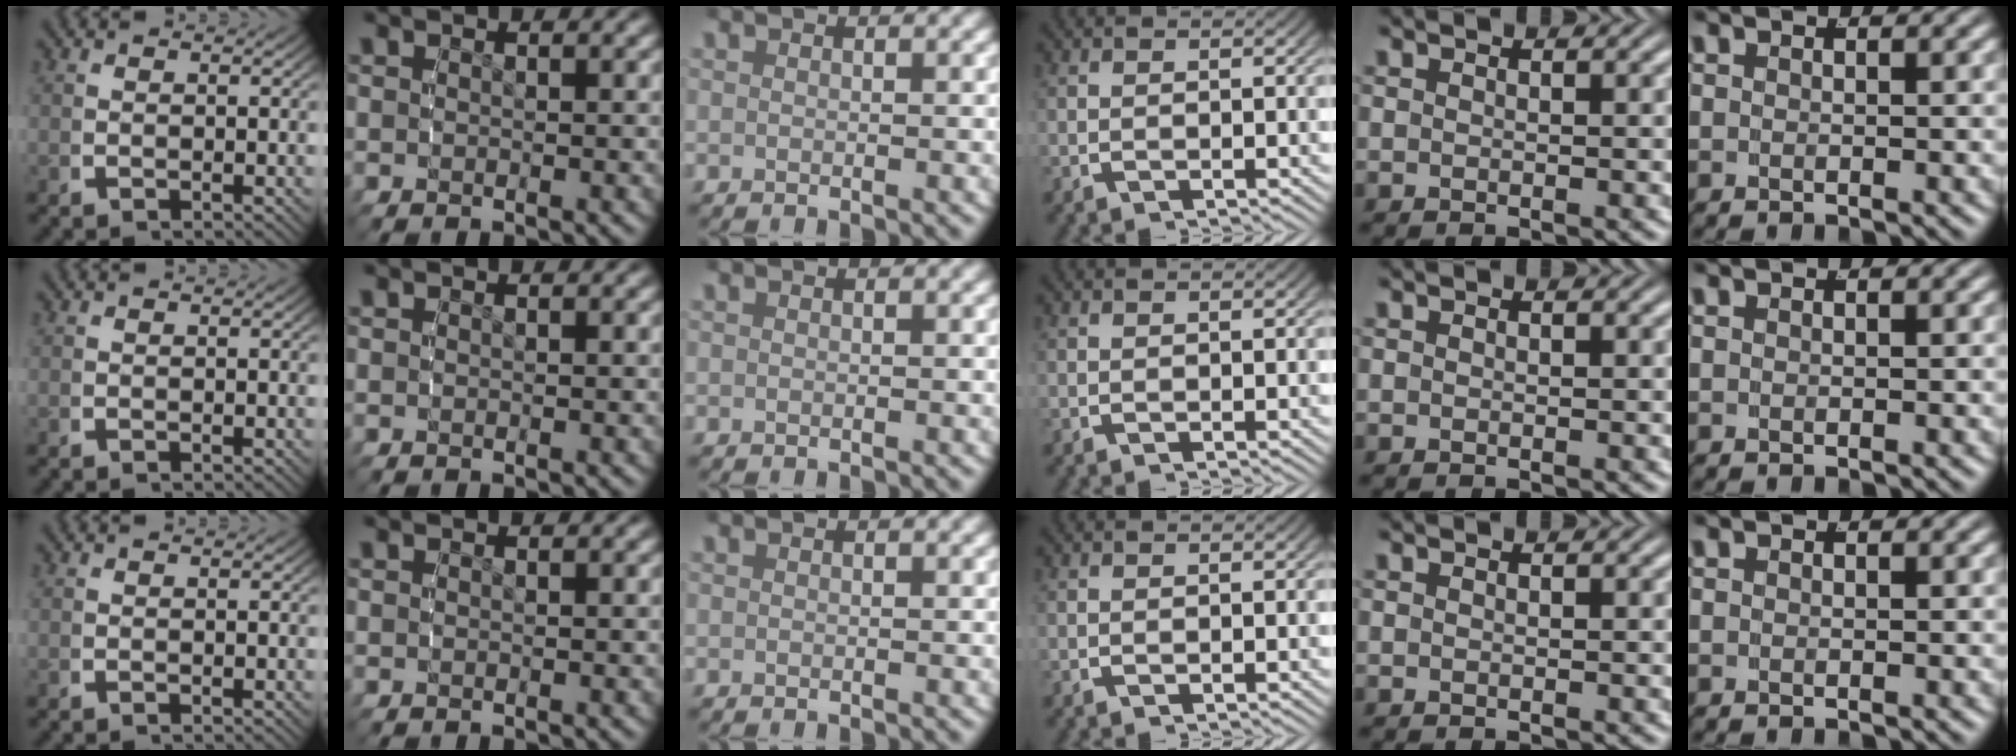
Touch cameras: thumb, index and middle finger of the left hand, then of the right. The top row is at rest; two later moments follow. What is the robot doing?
{"motion": "reach", "object": "glasses case"}